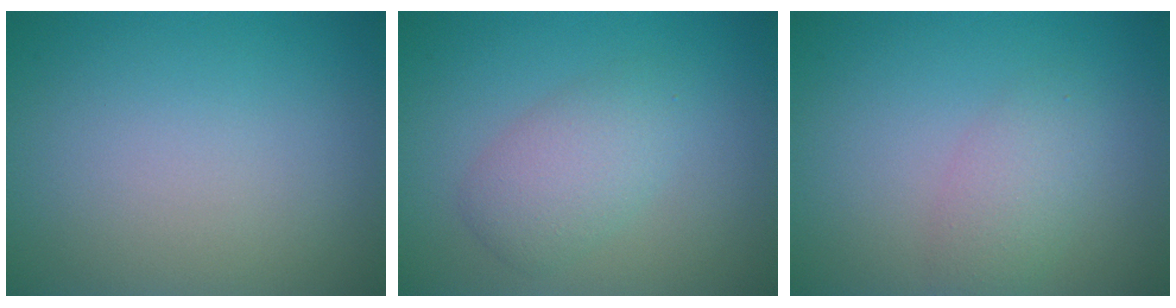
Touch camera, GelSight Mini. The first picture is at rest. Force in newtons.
{"total": 3.2, "press": 3.2, "slide": 0.1}
{"total": 2.3, "press": 2.3, "slide": 0.1}